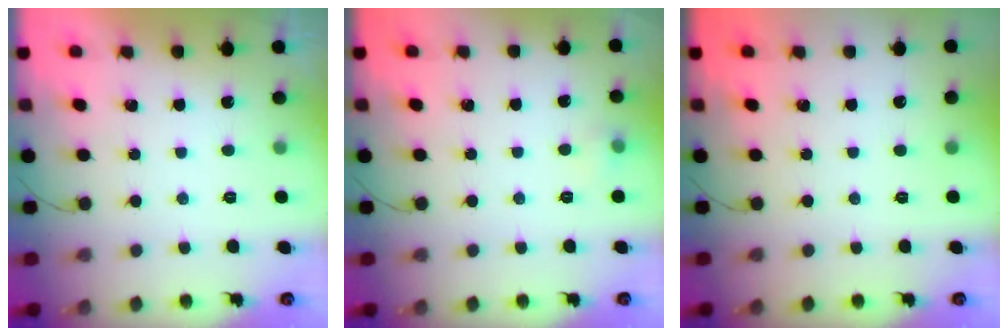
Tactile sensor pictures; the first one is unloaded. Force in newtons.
{"total": 3.7, "press": 3.5, "slide": 1.0}
{"total": 0.0}